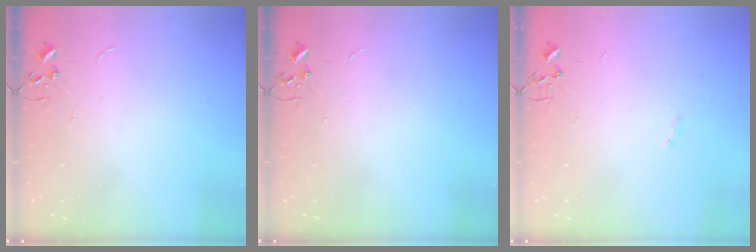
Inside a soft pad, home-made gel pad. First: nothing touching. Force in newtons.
{"total": 0.0}
{"total": 0.9, "press": 0.9, "slide": 0.2}